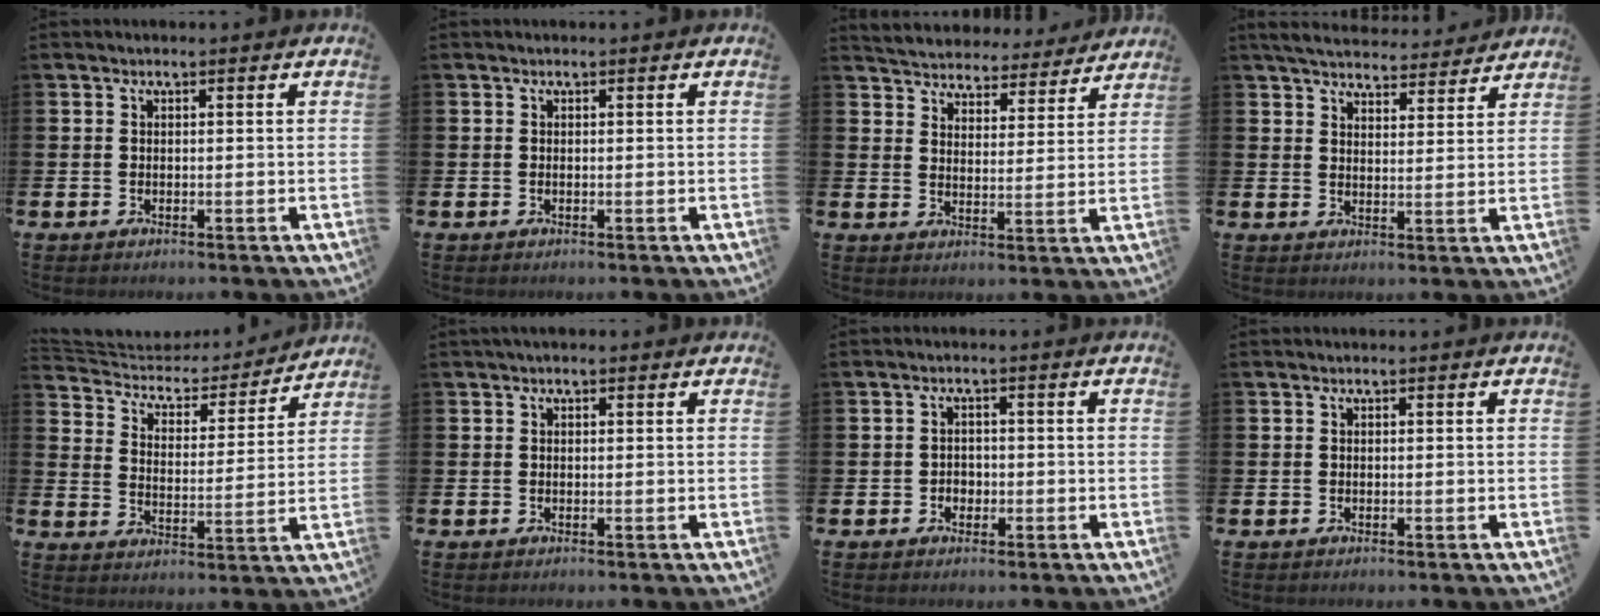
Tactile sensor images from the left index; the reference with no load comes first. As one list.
[{"total": 0.0}, {"total": 5.1, "force": [5.0, 1.0, -0.2], "torque": [-0.018, -0.041, 0.084]}, {"total": 5.3, "force": [5.1, 1.2, 0.8], "torque": [-0.029, -0.033, 0.089]}, {"total": 5.0, "force": [4.3, 2.3, 0.7], "torque": [-0.043, -0.036, 0.067]}, {"total": 0.5, "force": [0.3, 0.3, 0.3], "torque": [-0.004, 0.004, 0.003]}, {"total": 1.8, "force": [-0.5, 1.6, 0.5], "torque": [-0.001, 0.001, -0.017]}, {"total": 0.0}]